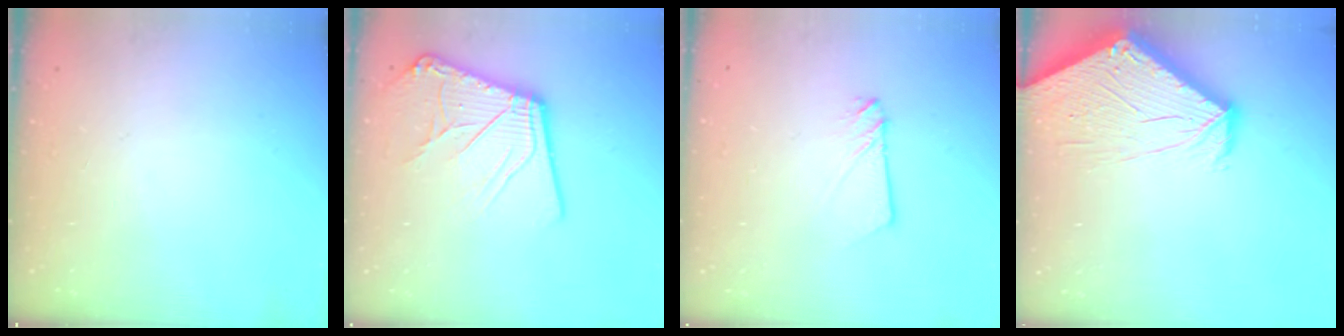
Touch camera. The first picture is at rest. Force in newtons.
{"total": 13.9, "press": 13.8, "slide": 1.8}
{"total": 2.5, "press": 2.5, "slide": 0.3}
{"total": 8.7, "press": 8.6, "slide": 1.0}